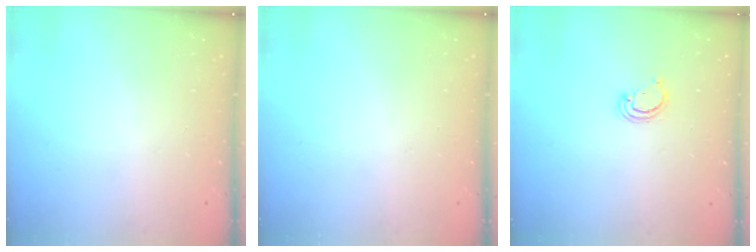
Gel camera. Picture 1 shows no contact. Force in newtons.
{"total": 0.0}
{"total": 2.3, "press": 2.3, "slide": 0.2}